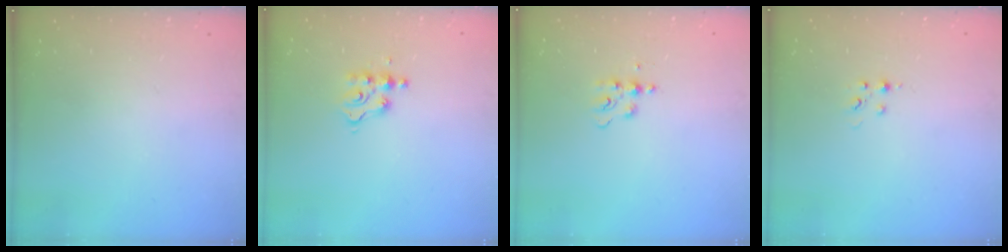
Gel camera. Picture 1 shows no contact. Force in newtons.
{"total": 4.3, "press": 4.3, "slide": 0.1}
{"total": 6.1, "press": 6.1, "slide": 0.6}
{"total": 3.8, "press": 3.8, "slide": 0.5}